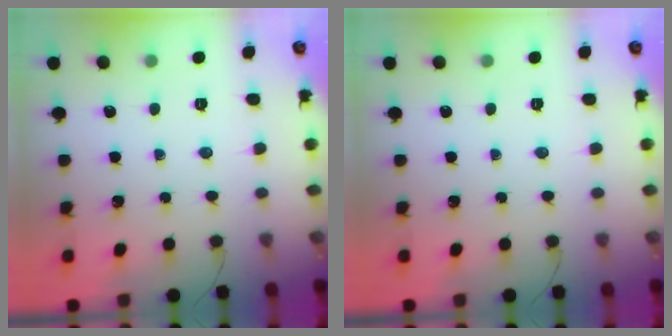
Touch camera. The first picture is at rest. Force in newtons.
{"total": 0.0}